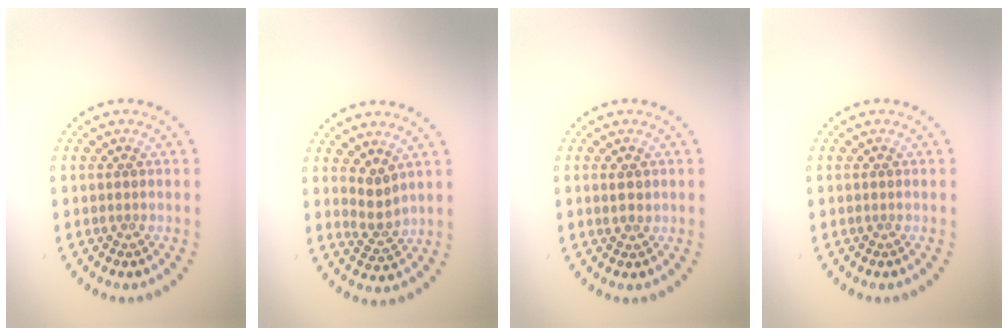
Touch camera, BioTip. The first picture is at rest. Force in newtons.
{"total": 2.1, "press": 1.5, "slide": 1.4}
{"total": 1.2, "press": 1.2, "slide": 0.3}
{"total": 0.0}